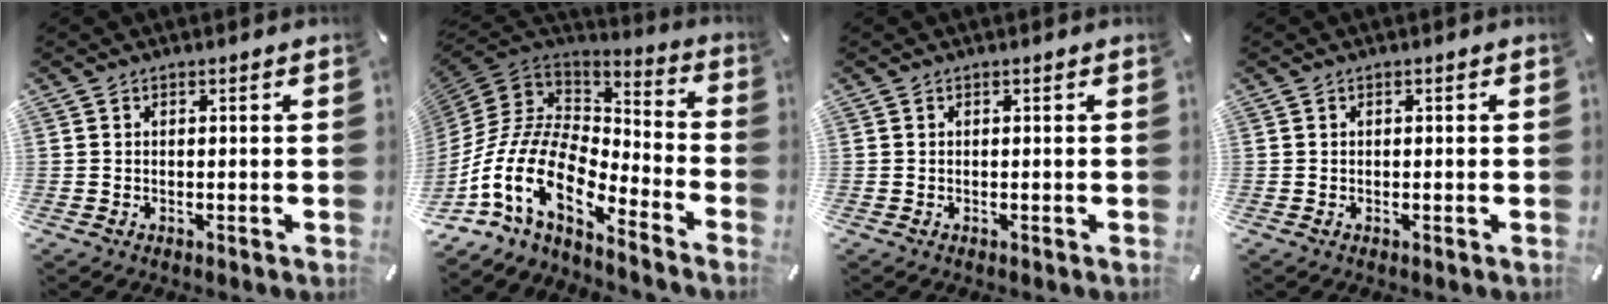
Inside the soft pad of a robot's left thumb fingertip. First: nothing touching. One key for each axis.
{"total": 17.5, "fx": -7.6, "fy": 9.3, "fz": 12.8, "tx": -0.299, "ty": 0.001, "tz": -0.140}
{"total": 0.0}
{"total": 0.0}